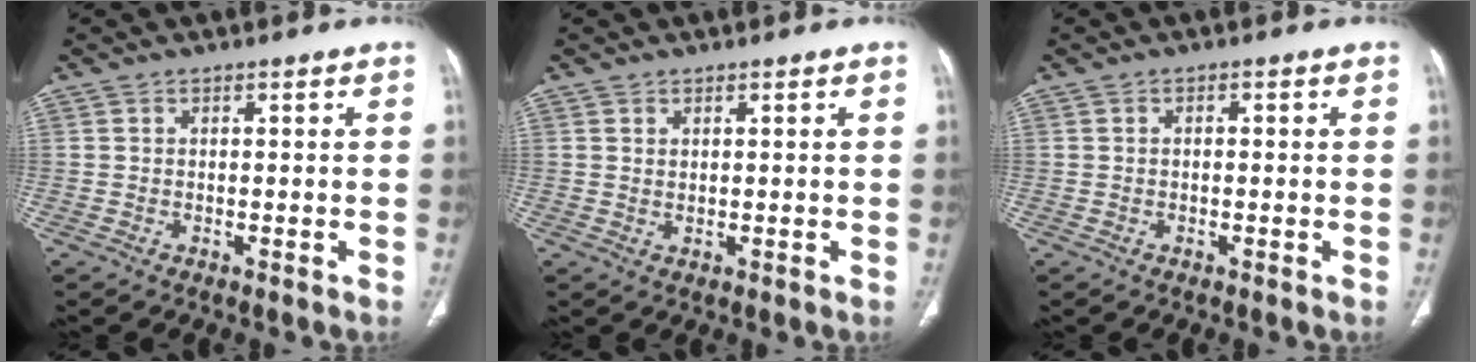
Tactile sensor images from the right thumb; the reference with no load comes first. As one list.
[{"total": 0.8, "force": [0.5, 0.3, 0.5], "torque": [-0.007, -0.005, 0.011]}, {"total": 0.8, "force": [0.0, 0.4, 0.7], "torque": [-0.014, 0.005, 0.000]}]